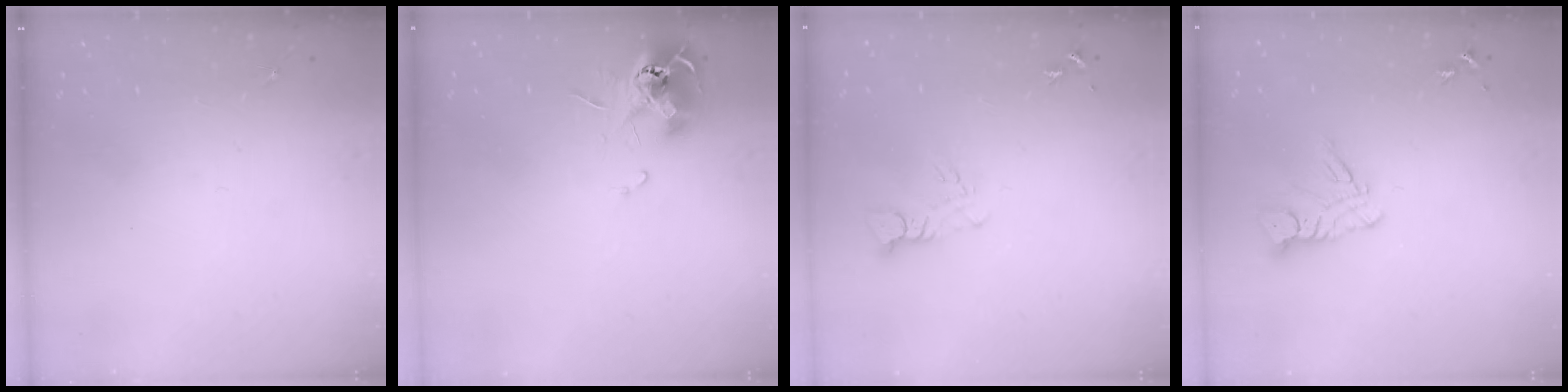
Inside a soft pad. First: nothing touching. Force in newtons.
{"total": 11.7, "press": 11.7, "slide": 0.9}
{"total": 4.0, "press": 4.0, "slide": 0.4}
{"total": 8.6, "press": 8.5, "slide": 0.9}